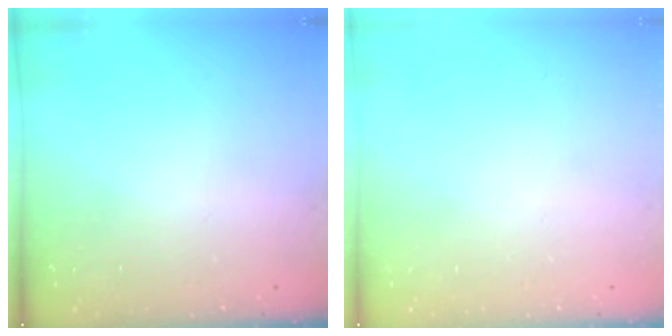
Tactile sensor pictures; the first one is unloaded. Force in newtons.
{"total": 0.0}